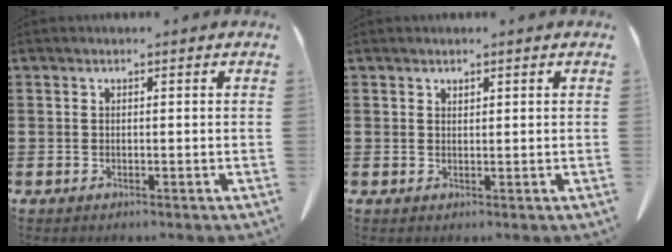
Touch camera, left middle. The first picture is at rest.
{"total": 0.8, "force": [0.7, 0.2, 0.1], "torque": [-0.005, 0.000, 0.014]}